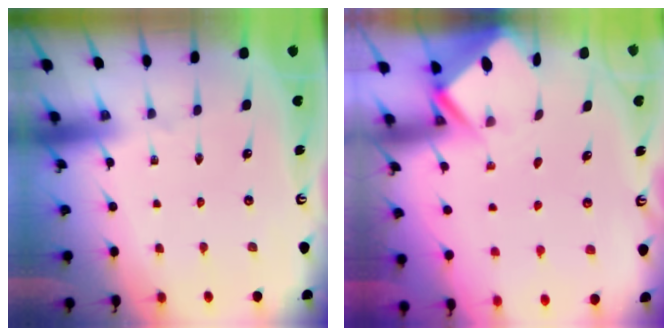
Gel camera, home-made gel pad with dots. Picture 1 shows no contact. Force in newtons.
{"total": 2.6, "press": 2.6, "slide": 0.1}